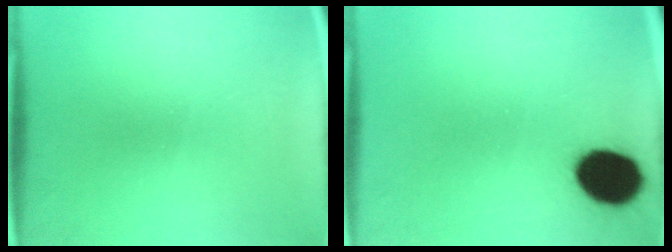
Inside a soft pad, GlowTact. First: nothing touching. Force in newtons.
{"total": 13.8}